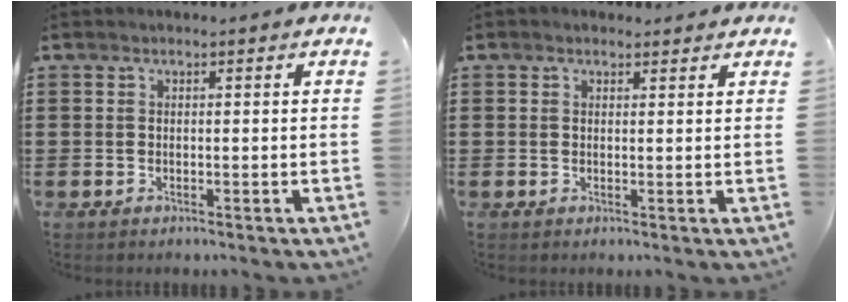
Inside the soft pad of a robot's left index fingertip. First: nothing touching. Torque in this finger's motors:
{"motor_torque": [2.14, 0.00, 0.73, 0.12]}